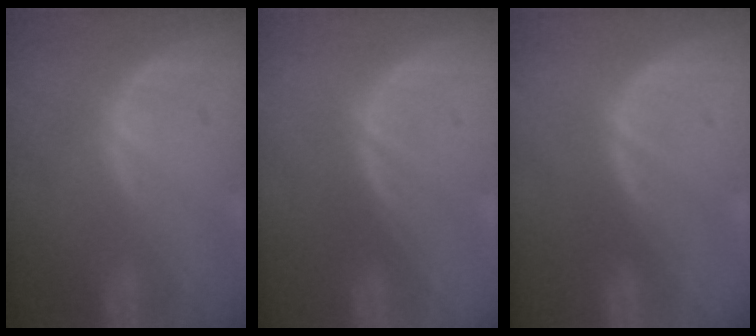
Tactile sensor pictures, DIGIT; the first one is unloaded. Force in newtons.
{"total": 0.0}
{"total": 0.0}